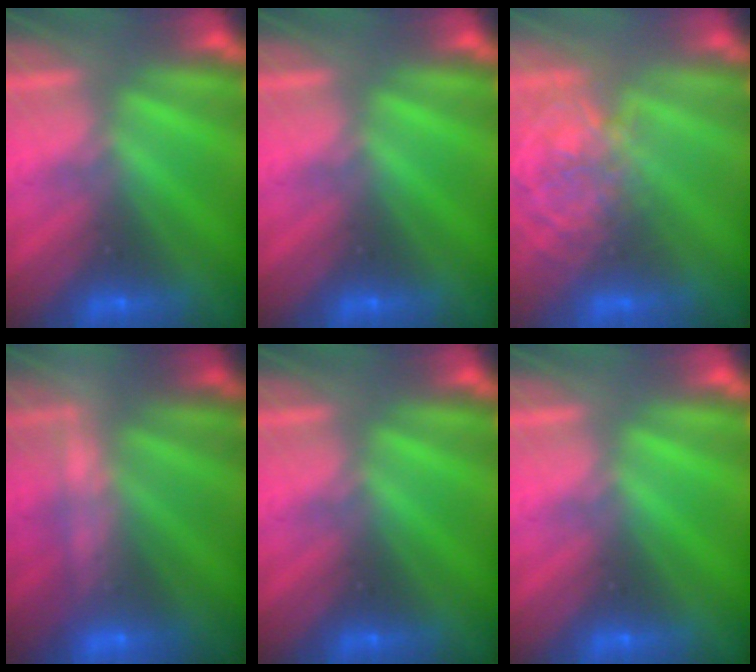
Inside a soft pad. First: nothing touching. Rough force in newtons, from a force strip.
{"total": 0.0}
{"total": 3.9}
{"total": 2.3}
{"total": 0.0}
{"total": 0.0}